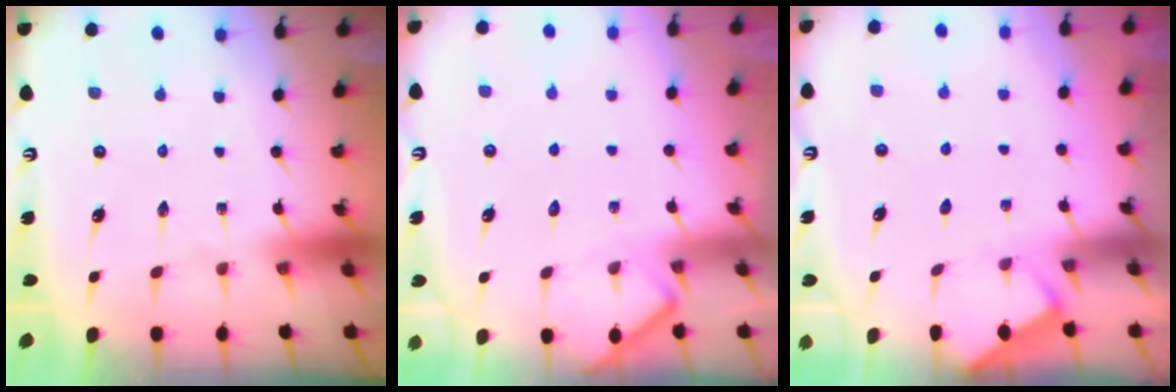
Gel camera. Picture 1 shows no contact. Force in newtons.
{"total": 5.6, "press": 5.6, "slide": 0.5}
{"total": 2.8, "press": 2.8, "slide": 0.3}